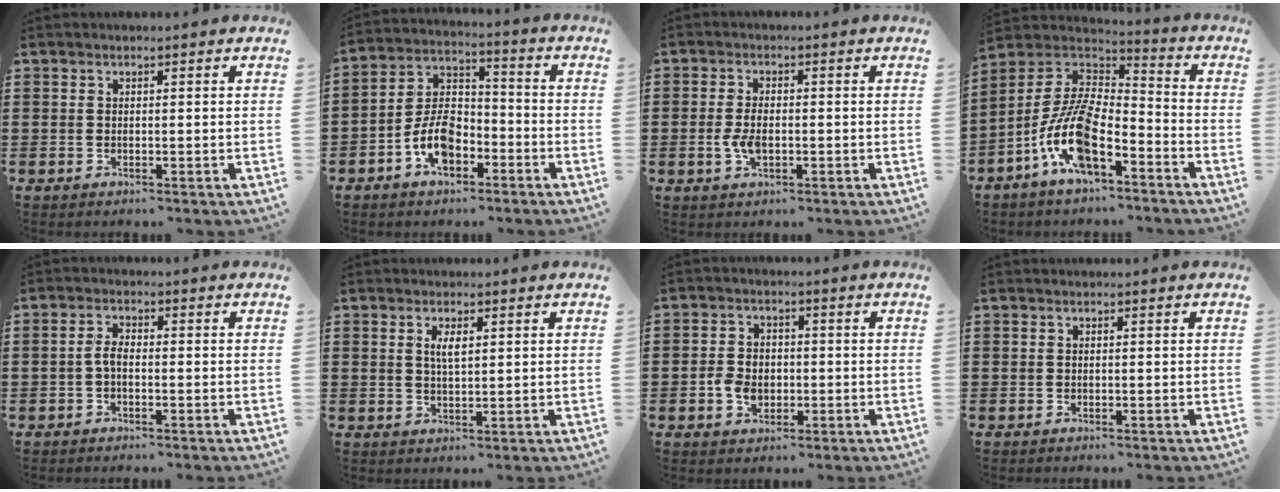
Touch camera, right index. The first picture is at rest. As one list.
[{"total": 7.5, "force": [-3.5, 4.4, 5.0], "torque": [-0.117, 0.009, -0.070]}, {"total": 3.7, "force": [-0.7, 1.9, 3.2], "torque": [-0.072, -0.005, -0.014]}, {"total": 12.6, "force": [-6.4, 4.8, 9.7], "torque": [-0.225, -0.003, -0.130]}, {"total": 2.4, "force": [-0.8, 1.0, 2.1], "torque": [-0.054, -0.002, -0.020]}, {"total": 2.7, "force": [0.9, 0.9, 2.4], "torque": [-0.049, 0.004, 0.013]}, {"total": 4.3, "force": [-1.0, 3.2, 2.7], "torque": [-0.070, 0.001, -0.021]}, {"total": 0.0}]